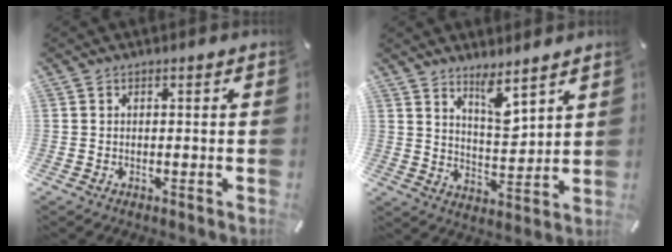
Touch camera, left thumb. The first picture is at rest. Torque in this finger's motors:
{"motor_torque": [1.58, 0.49, 0.75, -1.04, 0.22]}